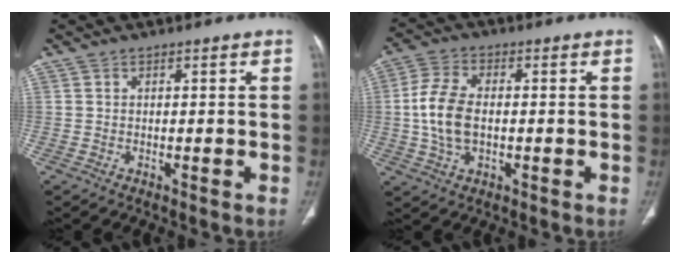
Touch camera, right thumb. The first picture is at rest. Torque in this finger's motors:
{"motor_torque": [-0.16, 0.62, 1.12, 0.14, 0.33]}